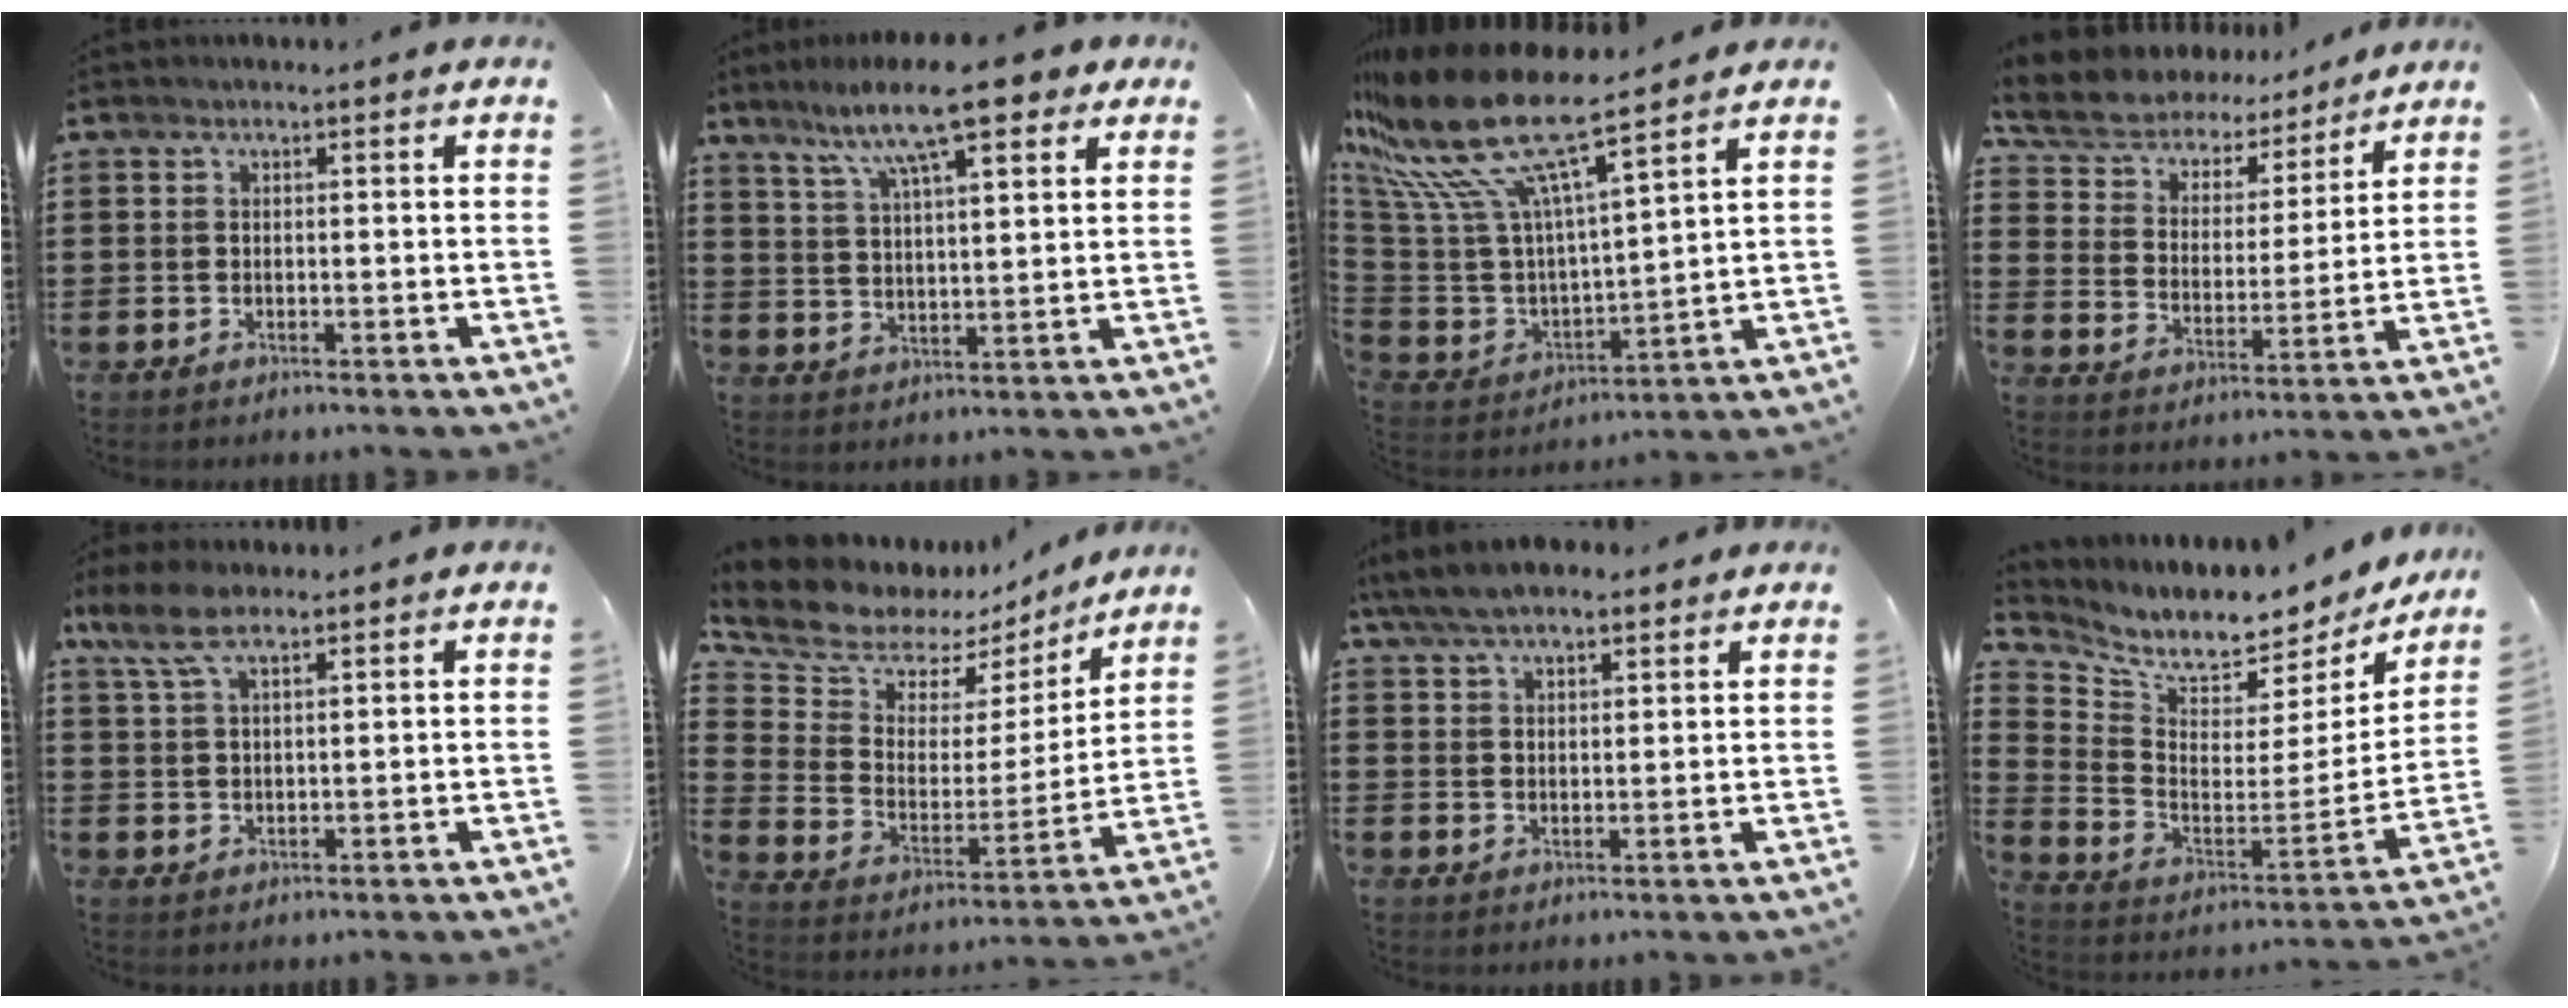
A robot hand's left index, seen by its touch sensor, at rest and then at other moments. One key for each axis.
{"total": 11.4, "fx": 8.0, "fy": 2.1, "fz": 7.8, "tx": -0.156, "ty": -0.014, "tz": 0.135}
{"total": 14.8, "fx": 10.0, "fy": 3.3, "fz": 10.4, "tx": -0.247, "ty": -0.069, "tz": 0.166}
{"total": 6.1, "fx": 5.7, "fy": 2.0, "fz": 0.3, "tx": -0.043, "ty": -0.039, "tz": 0.098}
{"total": 6.4, "fx": 4.3, "fy": 2.1, "fz": 4.3, "tx": -0.101, "ty": 0.000, "tz": 0.077}
{"total": 9.2, "fx": 8.0, "fy": 4.1, "fz": 2.0, "tx": -0.090, "ty": -0.047, "tz": 0.144}
{"total": 6.1, "fx": 5.1, "fy": 2.2, "fz": 2.6, "tx": -0.066, "ty": -0.003, "tz": 0.096}
{"total": 6.0, "fx": 5.5, "fy": 1.4, "fz": 2.1, "tx": -0.067, "ty": -0.064, "tz": 0.089}